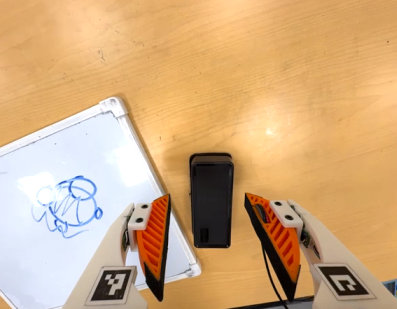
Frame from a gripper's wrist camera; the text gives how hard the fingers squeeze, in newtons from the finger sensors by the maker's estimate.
{"total": 0.0}